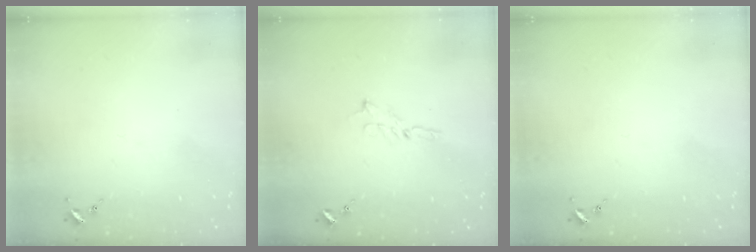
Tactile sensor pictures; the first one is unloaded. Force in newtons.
{"total": 3.5, "press": 3.5, "slide": 0.1}
{"total": 0.0}